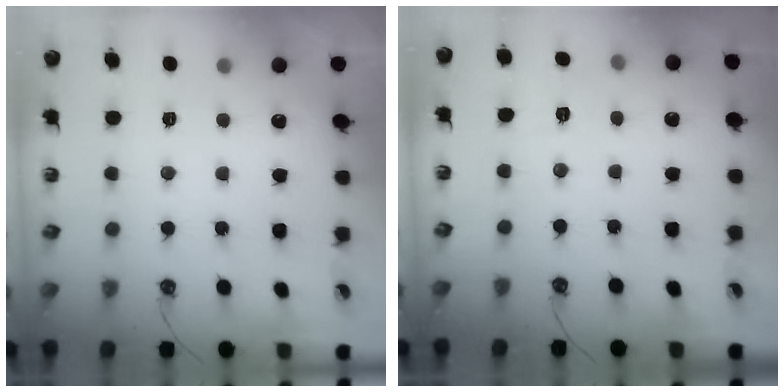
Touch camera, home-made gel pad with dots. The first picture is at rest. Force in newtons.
{"total": 4.2, "press": 4.1, "slide": 0.7}